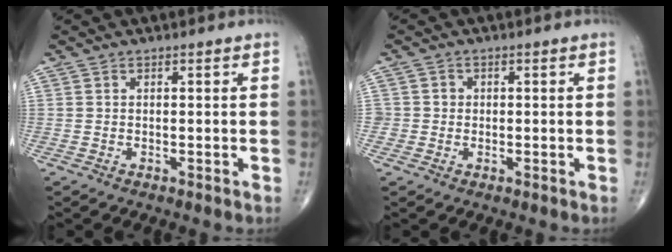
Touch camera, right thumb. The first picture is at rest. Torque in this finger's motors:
{"motor_torque": [0.42, 0.37, 0.13, 0.02, -0.05]}